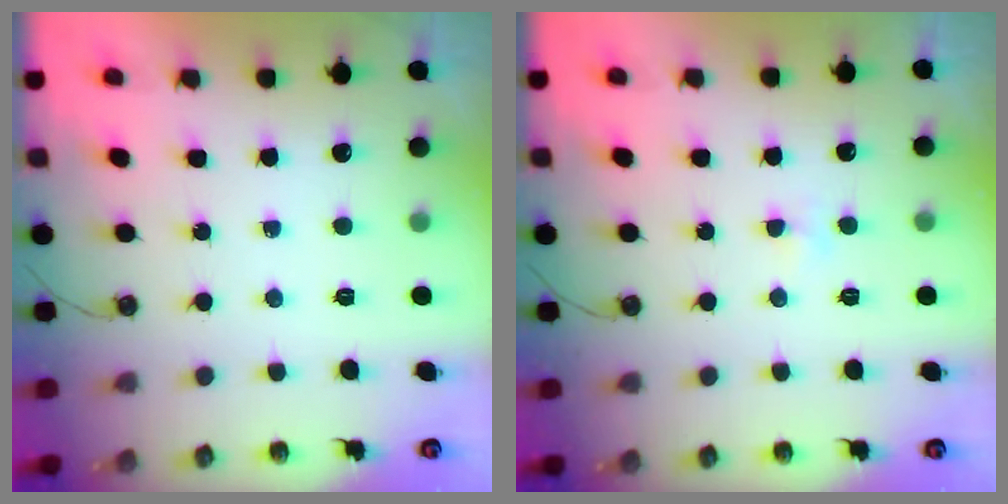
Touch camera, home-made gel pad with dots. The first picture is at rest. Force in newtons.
{"total": 2.1, "press": 2.0, "slide": 0.3}